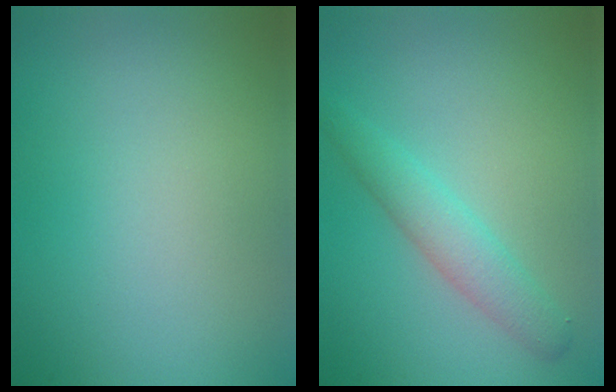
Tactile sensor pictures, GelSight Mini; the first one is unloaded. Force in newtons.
{"total": 2.8, "press": 2.8, "slide": 0.1}